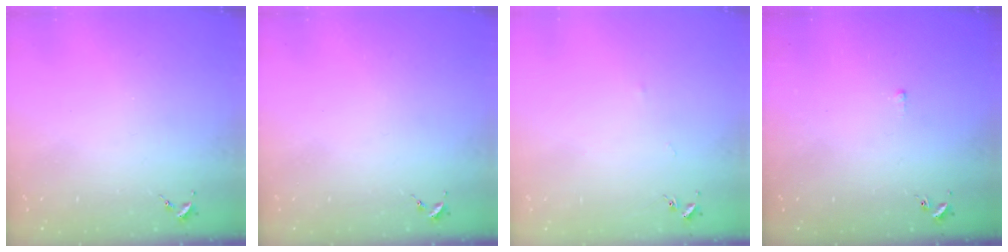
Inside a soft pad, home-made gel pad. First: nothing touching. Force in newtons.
{"total": 0.0}
{"total": 2.5, "press": 2.5, "slide": 0.4}
{"total": 1.8, "press": 1.8, "slide": 0.3}